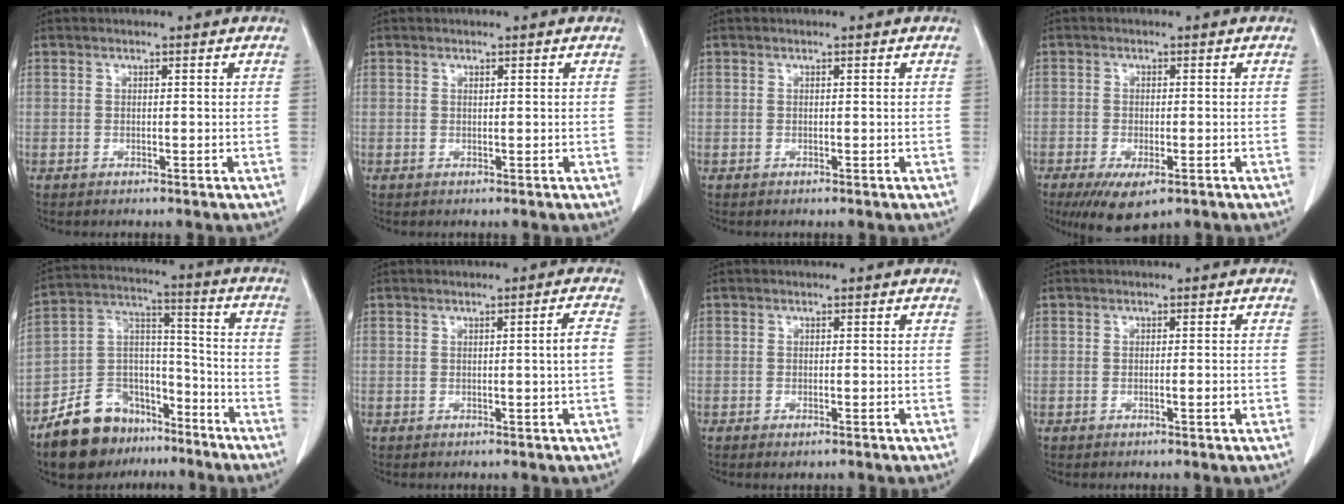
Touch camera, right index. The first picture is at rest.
{"total": 0.0}
{"total": 0.0}
{"total": 6.8, "force": [-4.0, 2.4, 4.9], "torque": [-0.077, -0.015, -0.061]}
{"total": 14.9, "force": [-11.0, 8.4, 5.4], "torque": [-0.095, 0.050, -0.186]}
{"total": 2.0, "force": [-0.2, -0.6, 1.9], "torque": [-0.030, -0.001, -0.001]}
{"total": 1.0, "force": [-0.7, 0.3, 0.6], "torque": [-0.008, -0.001, -0.006]}
{"total": 1.1, "force": [-0.4, 0.1, 1.0], "torque": [-0.015, 0.002, -0.003]}